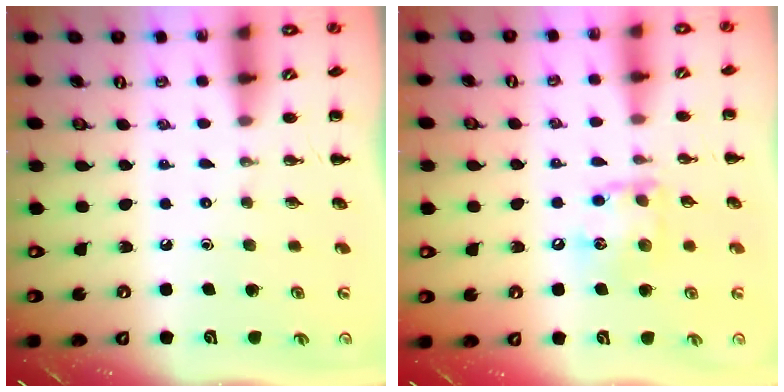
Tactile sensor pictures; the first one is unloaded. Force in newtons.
{"total": 10.5, "press": 10.5, "slide": 0.9}